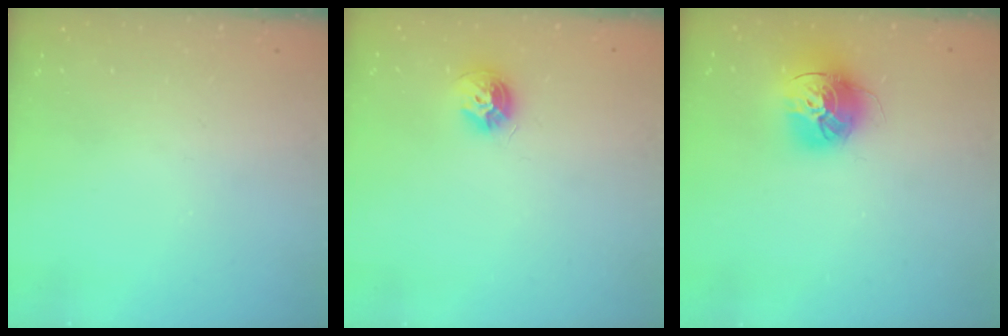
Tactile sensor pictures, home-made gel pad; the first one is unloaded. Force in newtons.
{"total": 8.9, "press": 8.9, "slide": 0.5}
{"total": 15.9, "press": 15.8, "slide": 1.4}